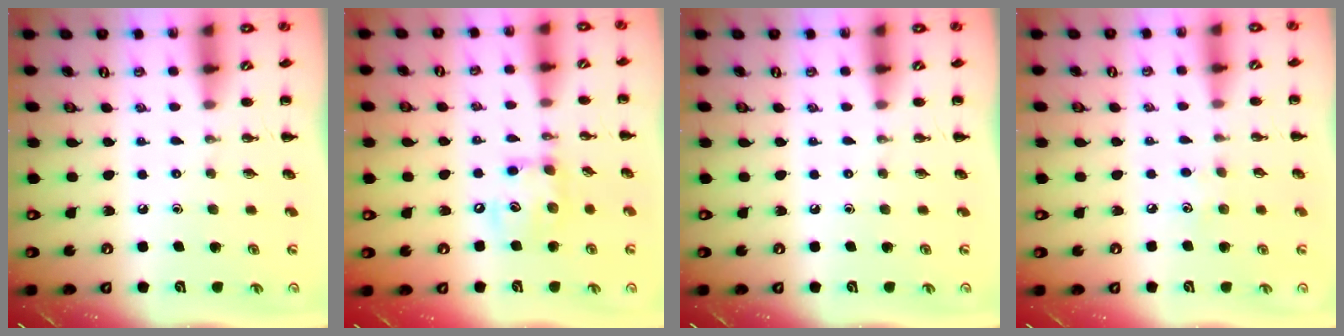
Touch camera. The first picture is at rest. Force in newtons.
{"total": 10.7, "press": 10.7, "slide": 1.1}
{"total": 0.0}
{"total": 3.6, "press": 3.5, "slide": 0.8}